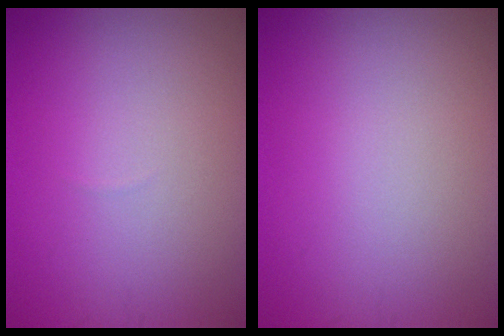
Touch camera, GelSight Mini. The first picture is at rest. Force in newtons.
{"total": 0.0}